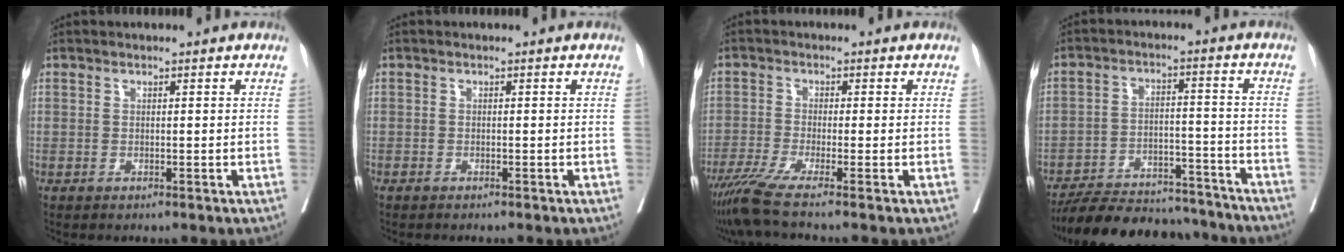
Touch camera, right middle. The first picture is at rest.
{"total": 0.6, "force": [-0.5, 0.1, 0.2], "torque": [-0.007, -0.001, -0.011]}
{"total": 6.8, "force": [-5.2, -1.3, 4.2], "torque": [-0.072, -0.025, -0.095]}
{"total": 18.1, "force": [-16.6, 5.0, 5.1], "torque": [-0.091, 0.008, -0.240]}